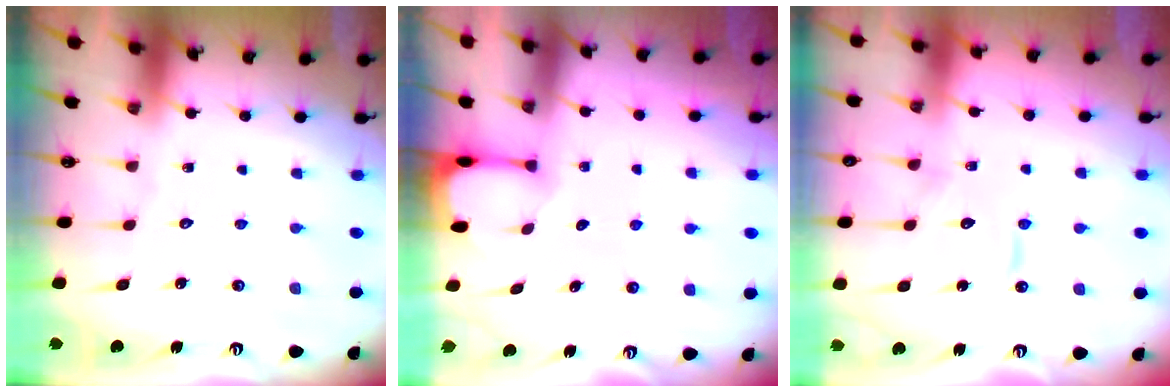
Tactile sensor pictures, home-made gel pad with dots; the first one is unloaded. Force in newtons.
{"total": 1.2, "press": 1.2, "slide": 0.3}
{"total": 8.7, "press": 8.6, "slide": 0.7}